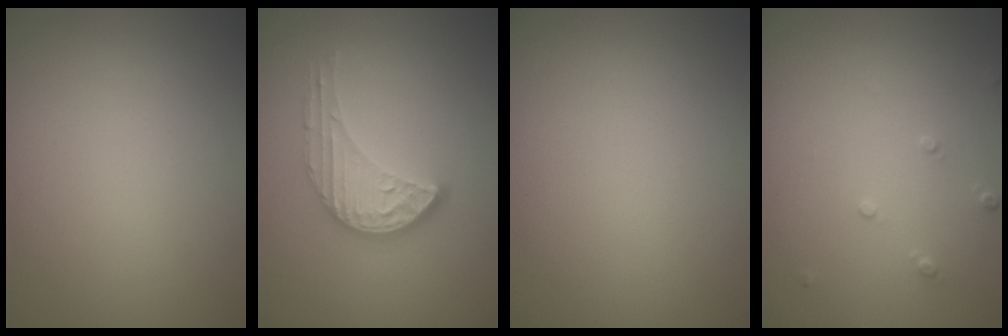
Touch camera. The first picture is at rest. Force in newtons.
{"total": 3.2, "press": 3.1, "slide": 1.0}
{"total": 0.0}
{"total": 1.1, "press": 1.1, "slide": 0.2}